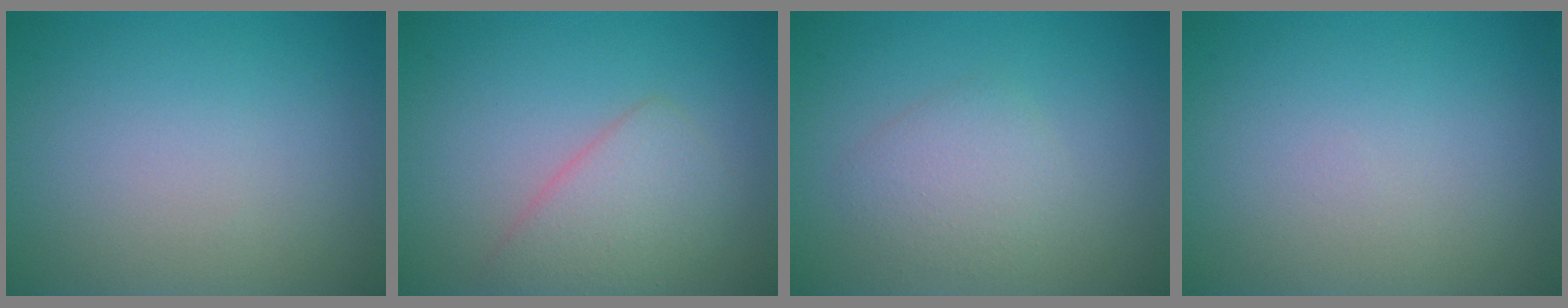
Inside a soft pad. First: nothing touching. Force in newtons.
{"total": 3.1, "press": 3.1, "slide": 0.3}
{"total": 2.4, "press": 2.4, "slide": 0.1}
{"total": 0.0}